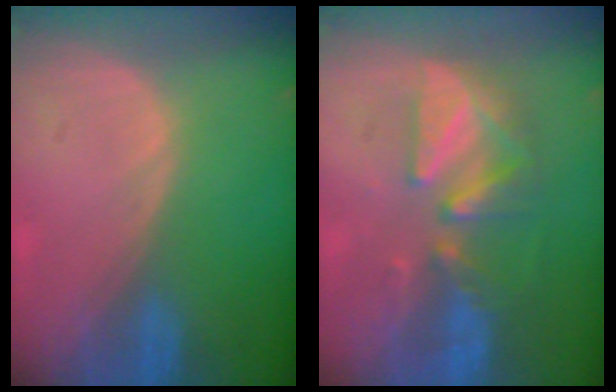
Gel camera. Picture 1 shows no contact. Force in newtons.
{"total": 7.9, "press": 7.8, "slide": 1.3}